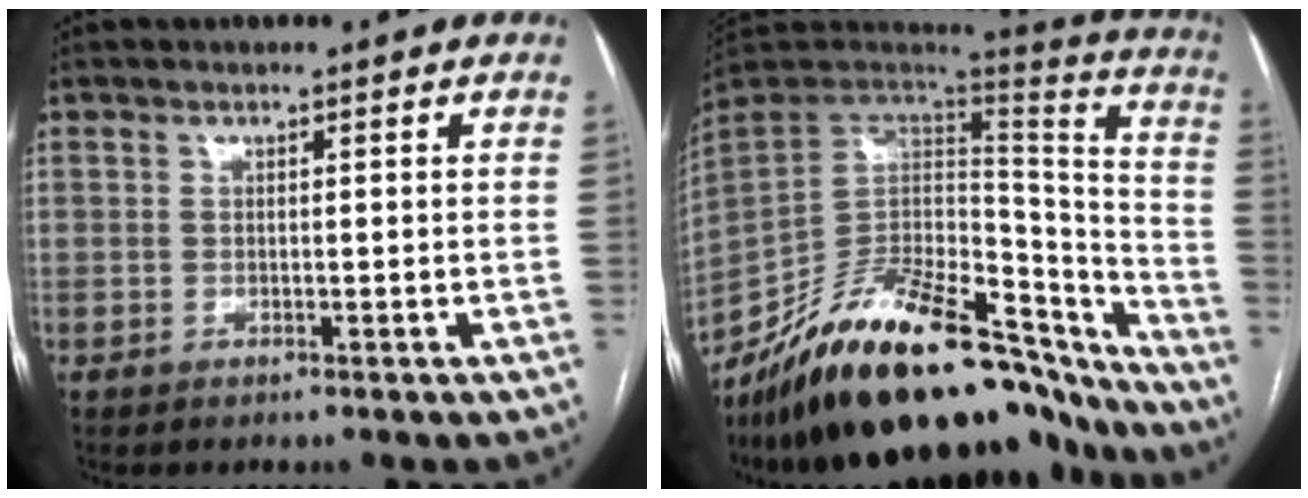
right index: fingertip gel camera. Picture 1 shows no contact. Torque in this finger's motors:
{"motor_torque": [1.40, -0.74, 1.05, 0.16]}